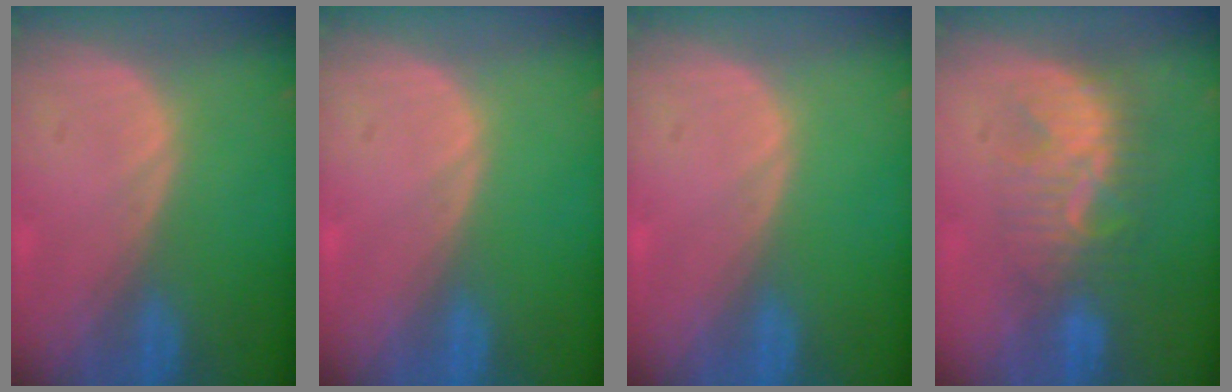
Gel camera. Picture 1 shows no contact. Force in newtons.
{"total": 0.0}
{"total": 0.0}
{"total": 7.7, "press": 7.4, "slide": 2.3}